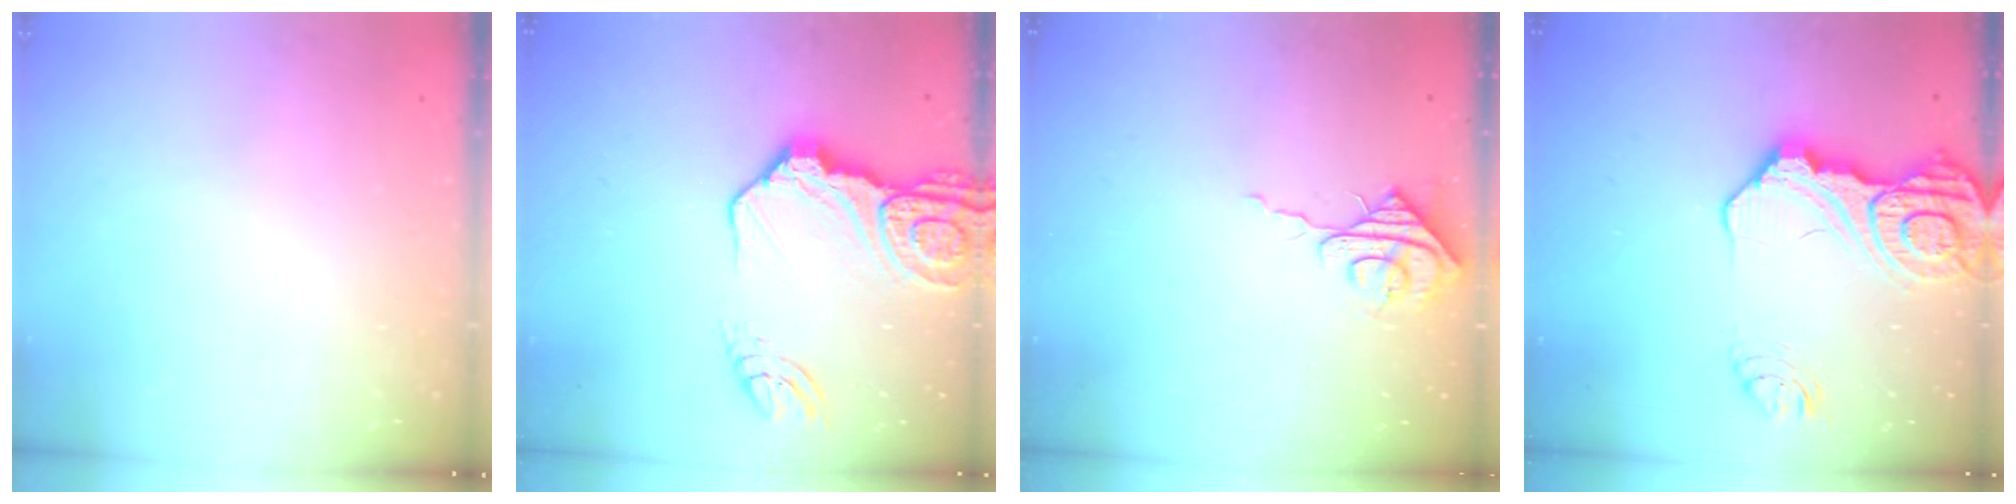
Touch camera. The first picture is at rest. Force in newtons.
{"total": 16.7, "press": 16.6, "slide": 1.9}
{"total": 7.4, "press": 7.4, "slide": 0.7}
{"total": 19.8, "press": 19.6, "slide": 2.3}